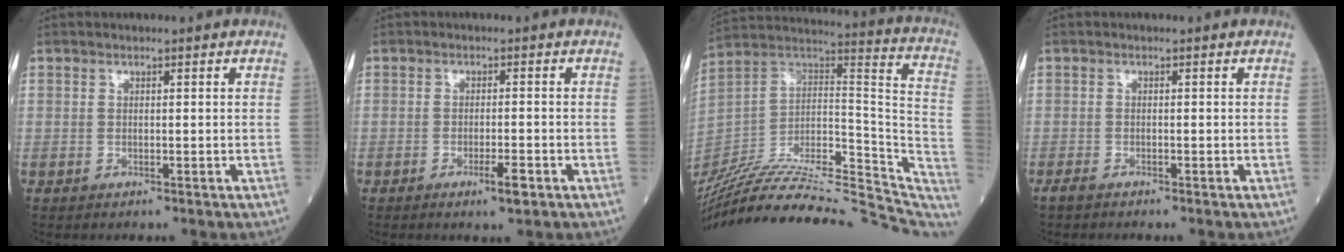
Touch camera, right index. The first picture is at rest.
{"total": 2.7, "force": [-1.4, 0.2, 2.3], "torque": [-0.033, -0.002, -0.023]}
{"total": 33.7, "force": [-29.4, 7.1, 14.9], "torque": [-0.196, -0.008, -0.431]}
{"total": 1.2, "force": [-1.1, 0.1, 0.6], "torque": [-0.017, -0.003, -0.021]}